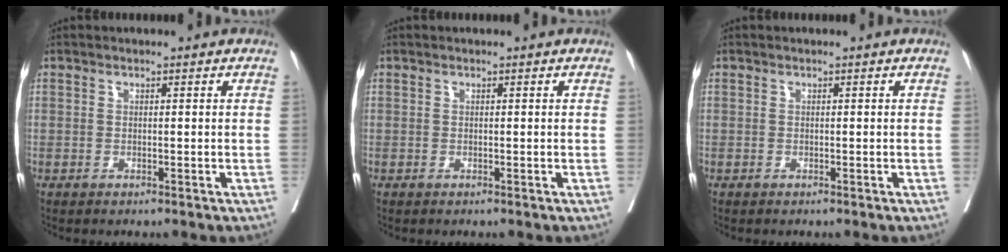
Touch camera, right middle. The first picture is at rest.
{"total": 0.0}
{"total": 0.0}